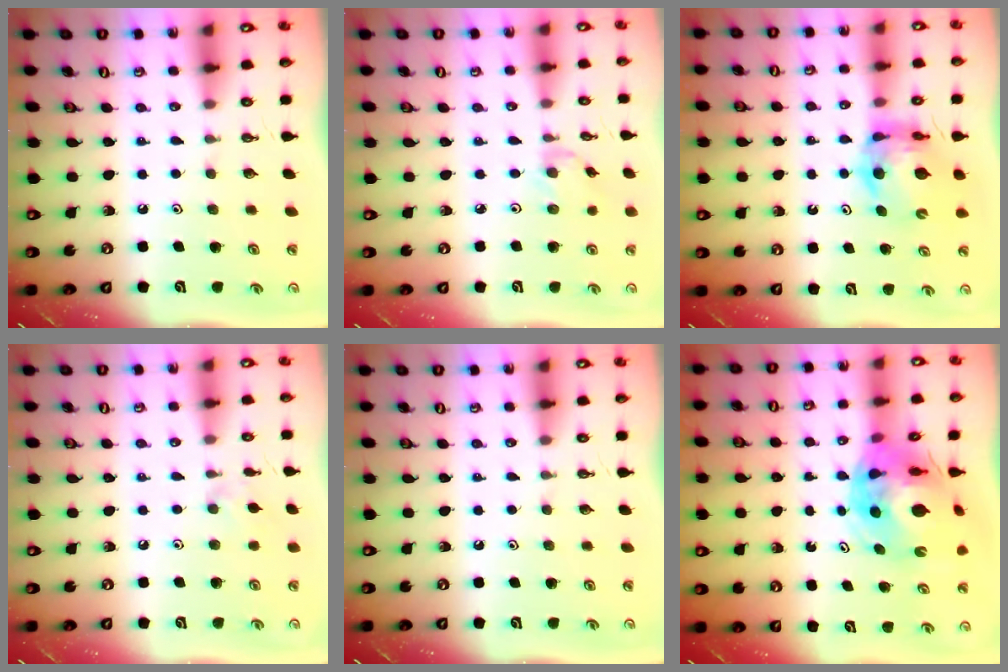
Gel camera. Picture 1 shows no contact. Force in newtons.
{"total": 1.4, "press": 1.4, "slide": 0.3}
{"total": 11.4, "press": 11.3, "slide": 1.3}
{"total": 5.0, "press": 4.9, "slide": 0.6}
{"total": 0.0}
{"total": 15.3, "press": 15.2, "slide": 2.0}